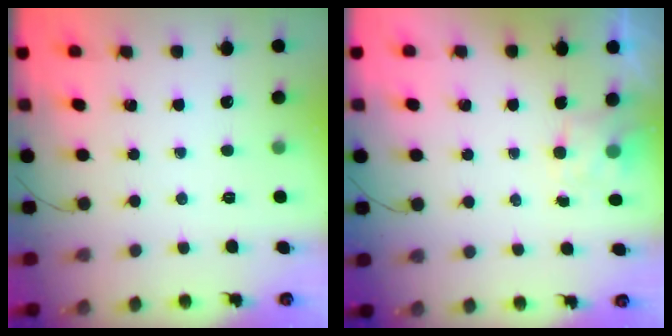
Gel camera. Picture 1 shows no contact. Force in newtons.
{"total": 3.9, "press": 3.8, "slide": 1.0}